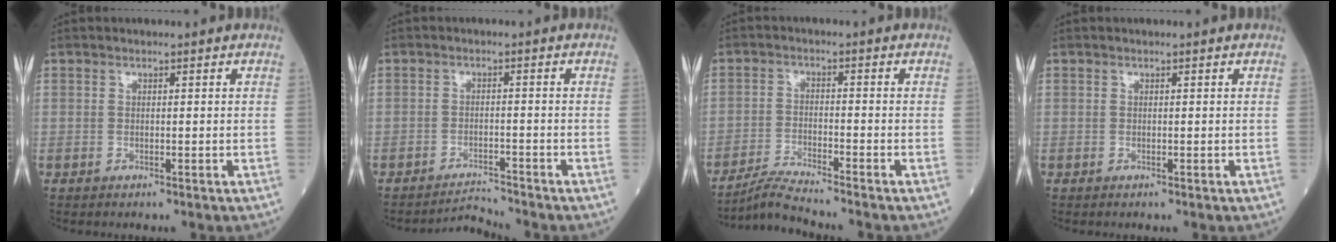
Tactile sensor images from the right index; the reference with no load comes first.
{"total": 3.0, "force": [-2.8, -0.9, -0.7], "torque": [0.012, -0.010, -0.044]}
{"total": 5.1, "force": [-4.7, -1.6, 1.0], "torque": [-0.030, -0.022, -0.089]}
{"total": 0.0}